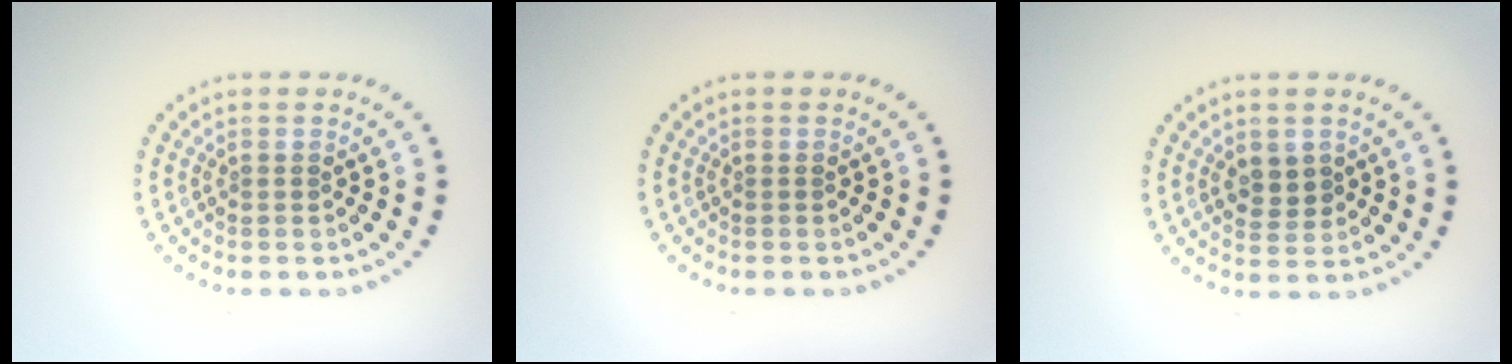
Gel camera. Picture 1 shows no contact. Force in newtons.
{"total": 0.0}
{"total": 2.4, "press": 2.3, "slide": 0.5}